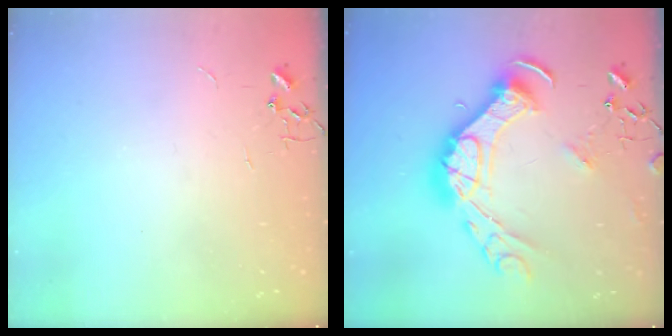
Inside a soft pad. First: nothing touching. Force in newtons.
{"total": 20.9, "press": 20.8, "slide": 1.7}